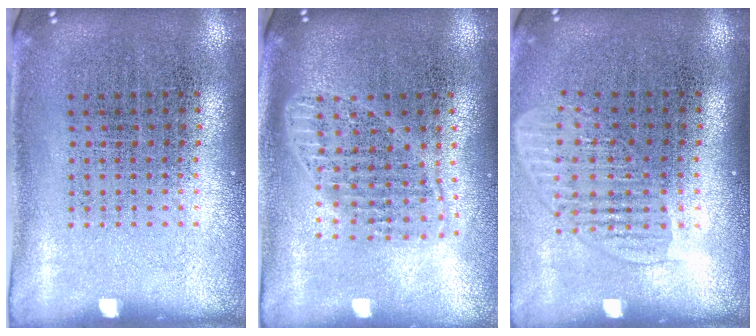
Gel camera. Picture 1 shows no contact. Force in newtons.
{"total": 1.7, "press": 1.4, "slide": 0.9}
{"total": 1.6, "press": 1.4, "slide": 0.8}